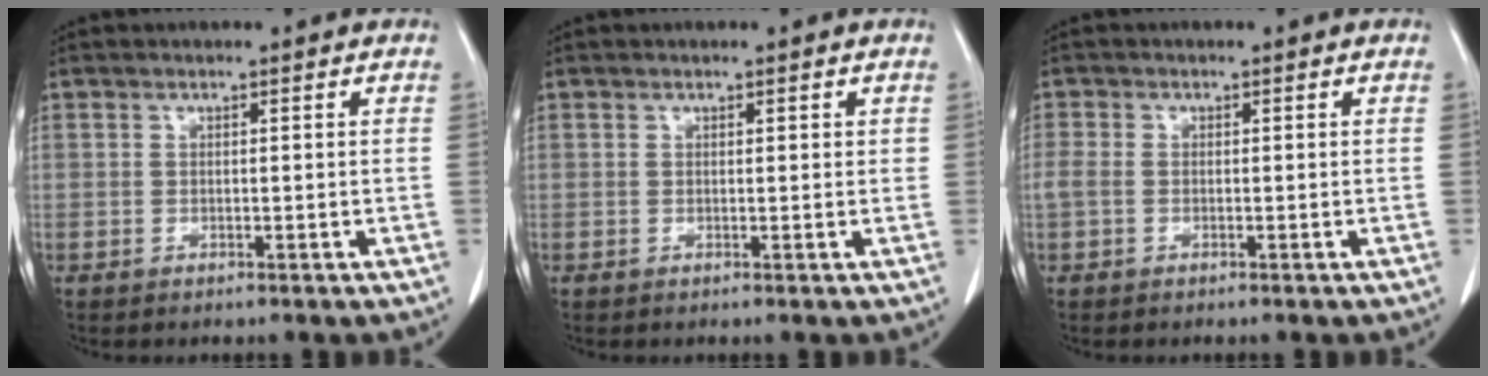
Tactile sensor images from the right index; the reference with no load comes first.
{"total": 0.8, "force": [0.4, 0.3, 0.6], "torque": [-0.006, 0.000, 0.005]}
{"total": 1.7, "force": [-0.2, 1.1, 1.2], "torque": [-0.040, 0.006, -0.003]}